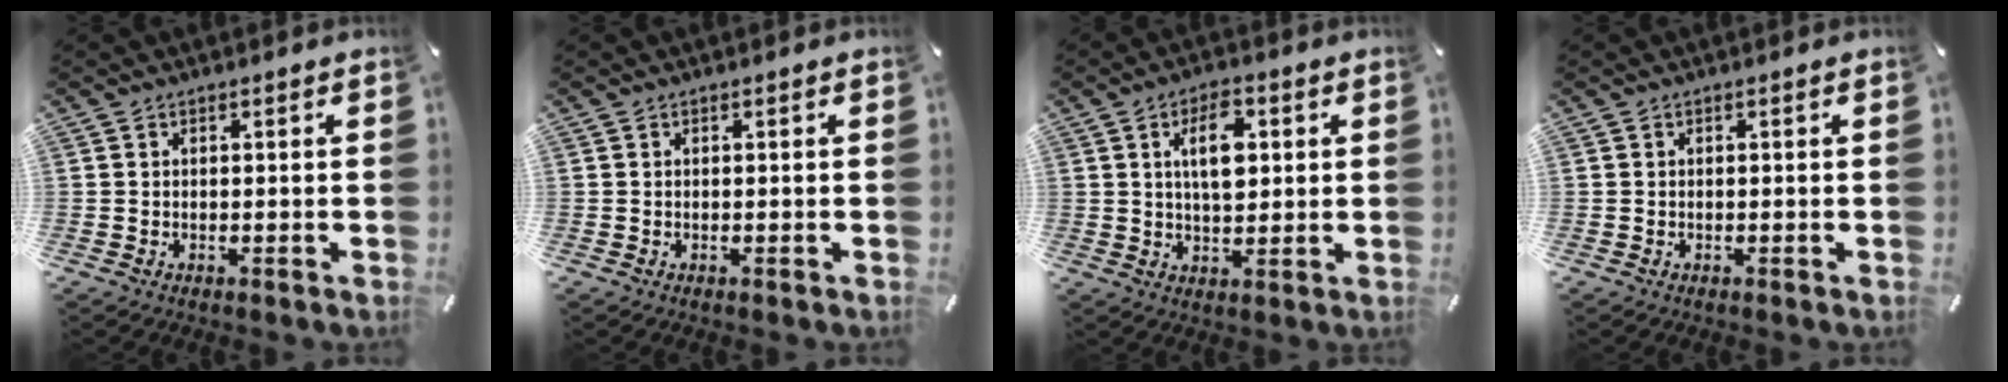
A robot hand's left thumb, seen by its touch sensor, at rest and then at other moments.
{"total": 0.0}
{"total": 9.6, "force": [2.6, 5.1, 7.7], "torque": [-0.137, -0.005, 0.036]}
{"total": 0.0}